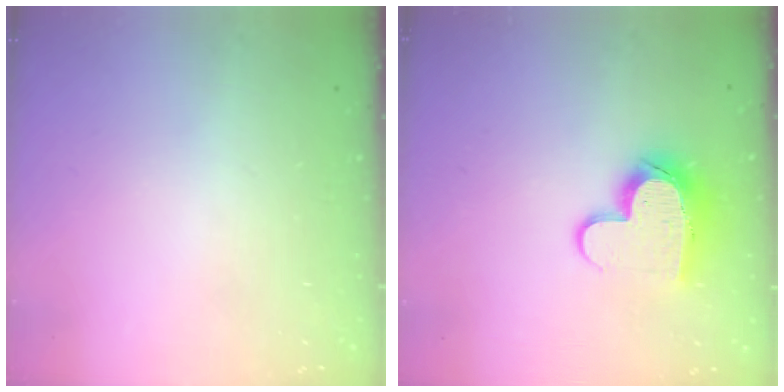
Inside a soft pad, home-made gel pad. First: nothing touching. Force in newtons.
{"total": 11.7, "press": 11.7, "slide": 1.0}